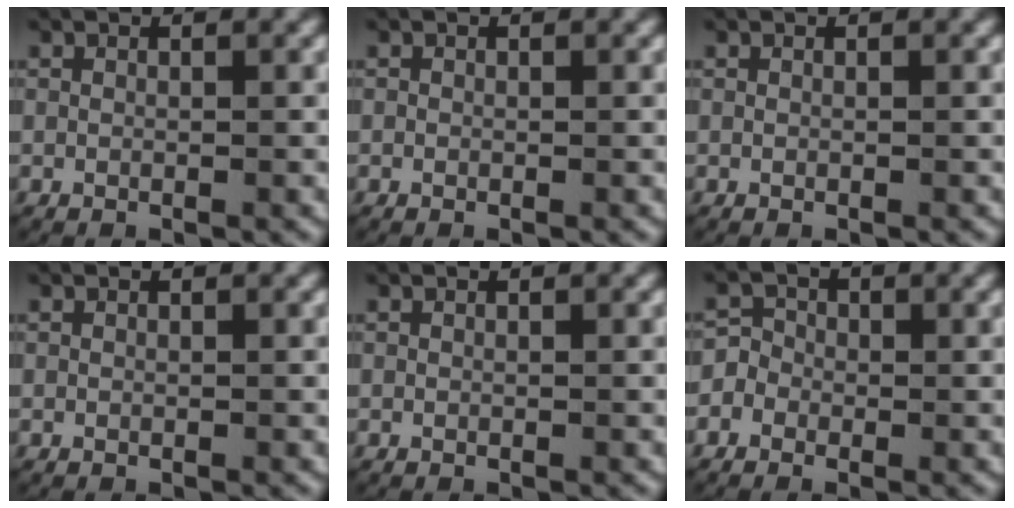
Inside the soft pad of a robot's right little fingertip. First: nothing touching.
{"total": 0.0}
{"total": 0.0}
{"total": 0.0}
{"total": 0.0}
{"total": 4.3, "force": [-0.2, 4.0, 1.5], "torque": [-0.035, 0.006, -0.019]}